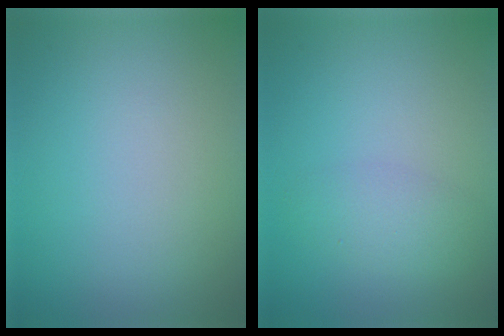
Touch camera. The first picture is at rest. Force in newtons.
{"total": 2.2, "press": 2.2, "slide": 0.1}